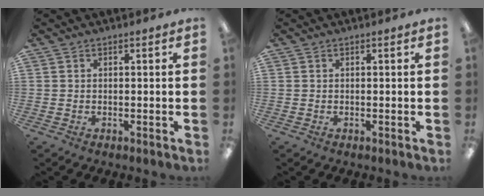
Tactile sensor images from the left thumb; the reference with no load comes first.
{"total": 0.0}